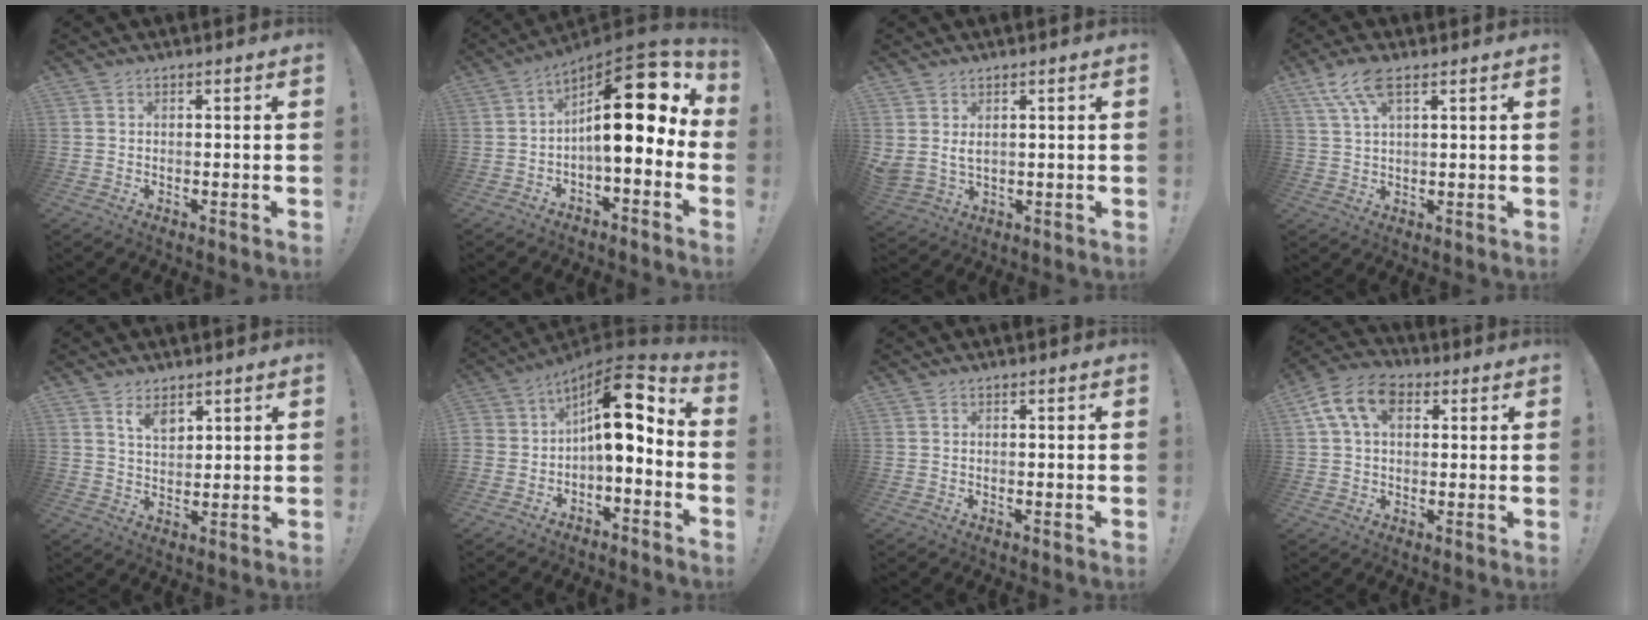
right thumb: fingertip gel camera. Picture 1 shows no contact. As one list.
[{"total": 19.1, "force": [3.9, 6.8, 17.5], "torque": [-0.261, -0.024, 0.067]}, {"total": 4.0, "force": [2.5, 2.1, 2.3], "torque": [-0.039, -0.012, 0.048]}, {"total": 8.1, "force": [4.5, 2.8, 6.1], "torque": [-0.112, -0.008, 0.085]}, {"total": 5.4, "force": [3.7, 2.7, 2.8], "torque": [-0.043, -0.021, 0.066]}, {"total": 12.5, "force": [2.0, 6.6, 10.4], "torque": [-0.153, -0.004, 0.033]}, {"total": 0.0}, {"total": 11.3, "force": [3.7, 7.4, 7.7], "torque": [-0.134, 0.005, 0.071]}]